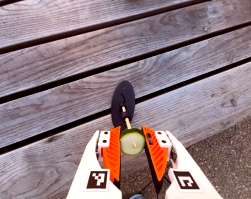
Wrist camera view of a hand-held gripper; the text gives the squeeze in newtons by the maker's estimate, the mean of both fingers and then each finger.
{"total": 10.3, "left": 10.6, "right": 10.1}